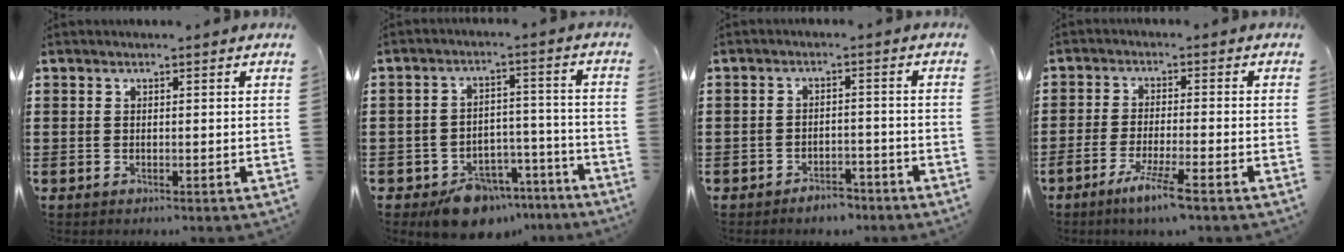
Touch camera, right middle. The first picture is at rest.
{"total": 7.9, "force": [-6.6, 3.5, 2.3], "torque": [-0.031, 0.036, -0.120]}
{"total": 2.9, "force": [-2.8, 0.7, 0.2], "torque": [-0.010, 0.004, -0.059]}
{"total": 5.5, "force": [-3.8, -0.1, 4.0], "torque": [-0.083, -0.013, -0.071]}